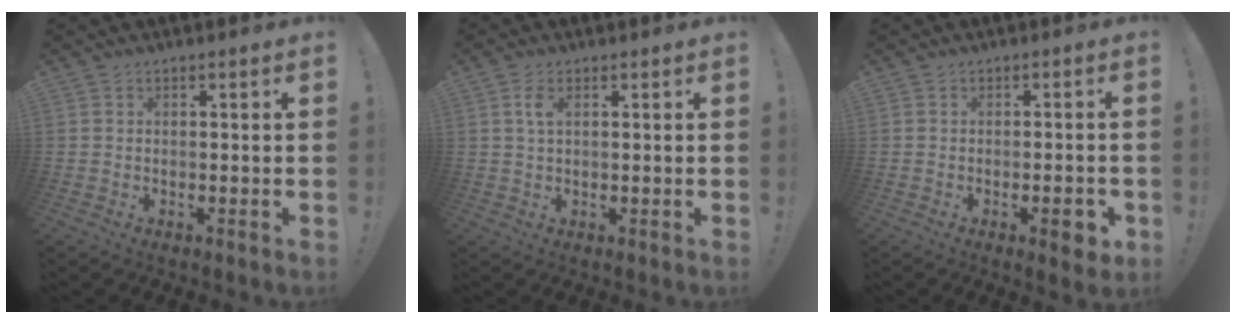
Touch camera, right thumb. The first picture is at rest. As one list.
[{"total": 3.4, "force": [1.1, 1.6, 2.8], "torque": [-0.042, -0.001, 0.016]}, {"total": 5.1, "force": [-2.0, 1.2, 4.5], "torque": [-0.055, 0.000, -0.030]}]